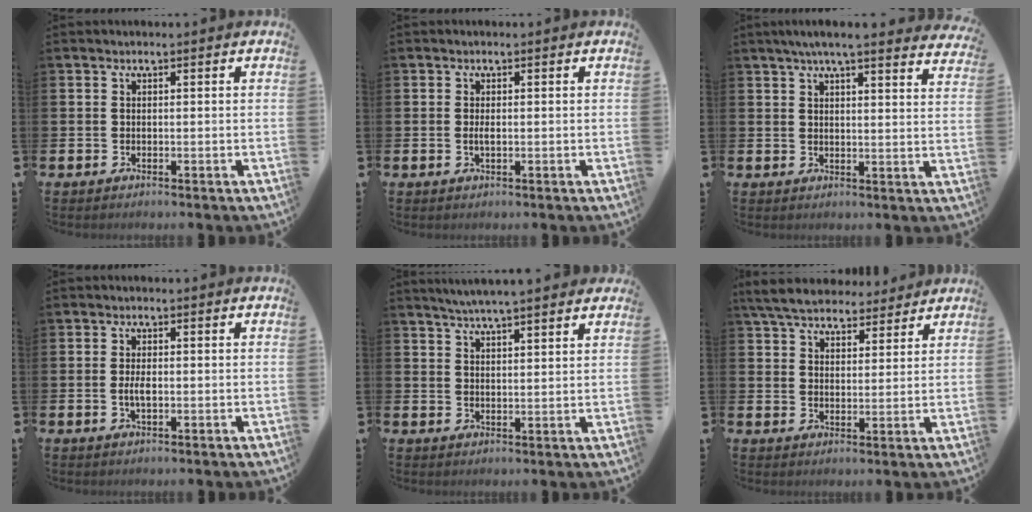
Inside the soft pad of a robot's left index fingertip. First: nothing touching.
{"total": 1.0, "force": [0.0, 0.4, 1.0], "torque": [-0.015, 0.000, -0.003]}
{"total": 5.3, "force": [4.9, 0.2, 2.1], "torque": [-0.046, -0.016, 0.085]}
{"total": 2.5, "force": [-0.2, 1.0, 2.2], "torque": [-0.036, -0.001, -0.006]}
{"total": 4.7, "force": [4.5, -0.1, 1.3], "torque": [-0.035, -0.014, 0.081]}
{"total": 6.5, "force": [6.0, 1.9, 1.4], "torque": [-0.045, -0.024, 0.108]}